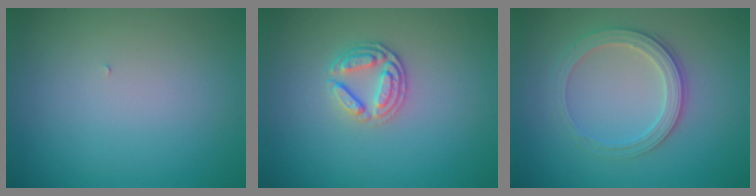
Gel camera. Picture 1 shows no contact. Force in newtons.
{"total": 2.6, "press": 2.4, "slide": 1.0}
{"total": 2.9, "press": 2.8, "slide": 0.7}